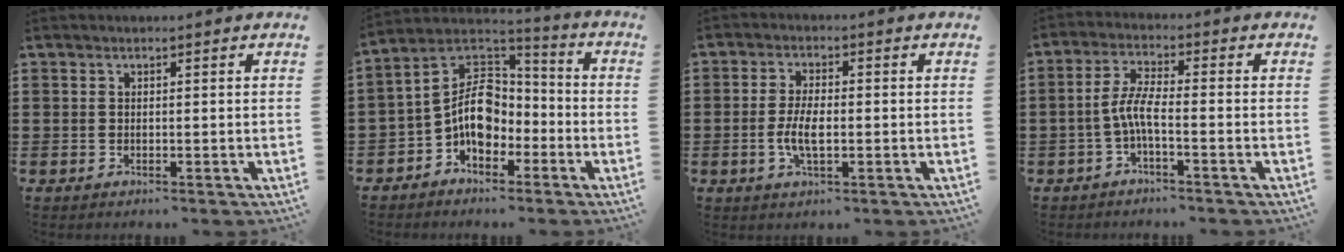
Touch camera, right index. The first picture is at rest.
{"total": 9.3, "force": [-2.3, 6.3, 6.4], "torque": [-0.155, 0.003, -0.049]}
{"total": 4.8, "force": [-0.9, 1.9, 4.3], "torque": [-0.096, -0.002, -0.022]}
{"total": 4.8, "force": [-1.8, 0.9, 4.3], "torque": [-0.107, -0.006, -0.043]}